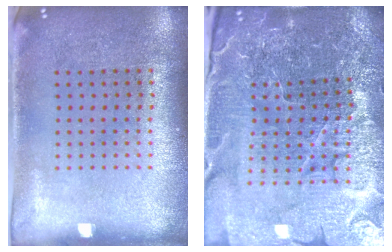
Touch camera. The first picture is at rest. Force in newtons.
{"total": 5.5, "press": 5.2, "slide": 1.9}